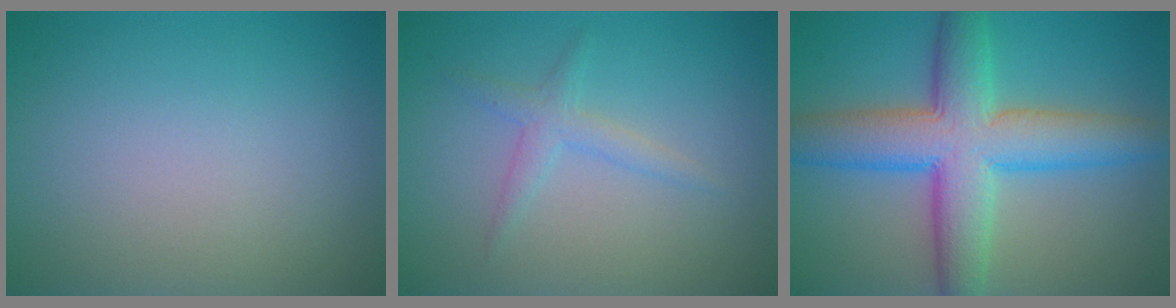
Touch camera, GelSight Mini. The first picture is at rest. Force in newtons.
{"total": 1.8, "press": 1.8, "slide": 0.0}
{"total": 9.2, "press": 9.2, "slide": 0.1}